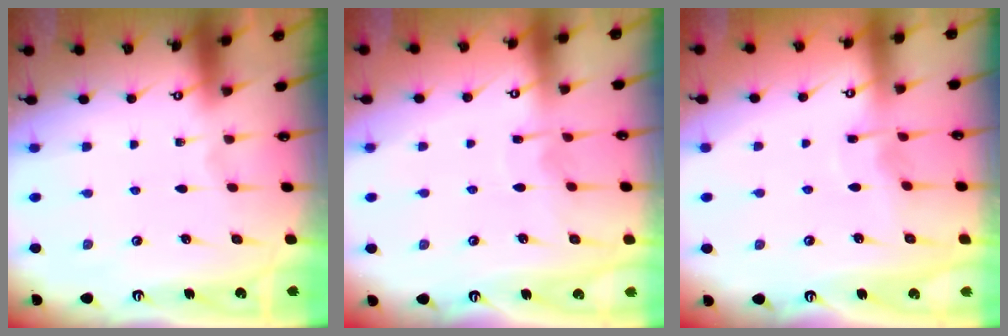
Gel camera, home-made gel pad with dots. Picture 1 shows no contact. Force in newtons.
{"total": 3.9, "press": 3.8, "slide": 0.3}
{"total": 2.9, "press": 2.9, "slide": 0.4}